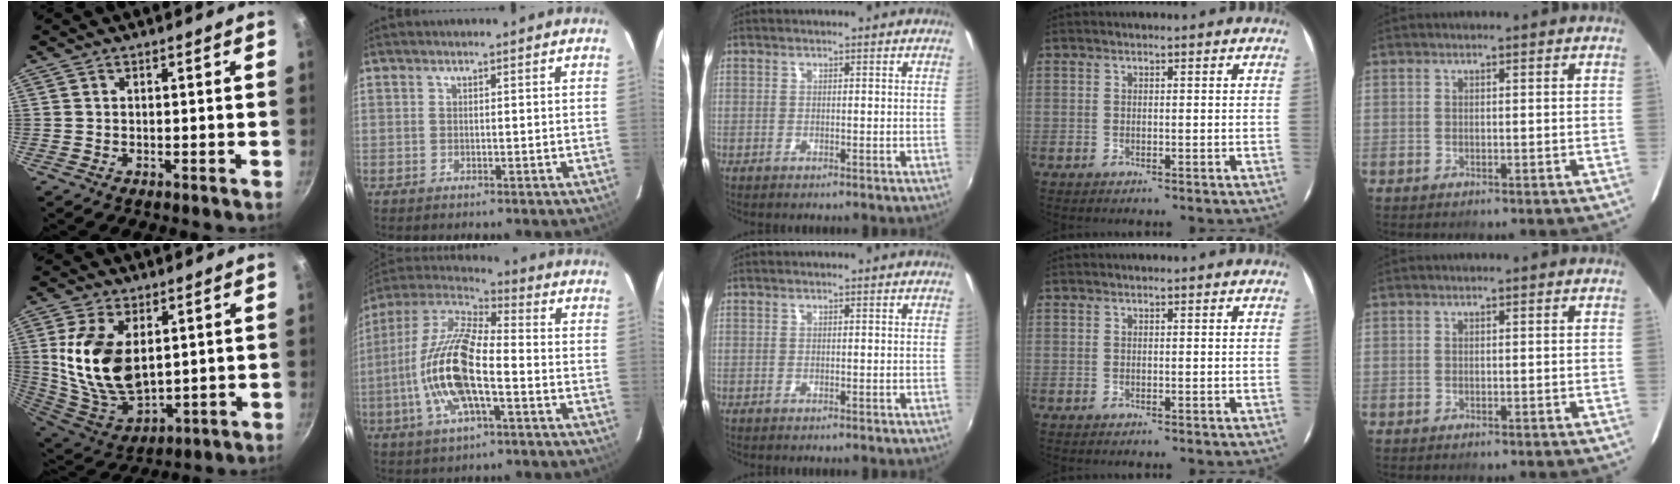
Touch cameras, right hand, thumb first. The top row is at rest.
{"thumb": {"total": 17.2, "force": [3.4, 10.2, 13.5], "torque": [-0.246, -0.033, 0.081]}, "index": {"total": 17.6, "force": [-4.7, 5.8, 15.9], "torque": [-0.322, -0.005, -0.098]}}